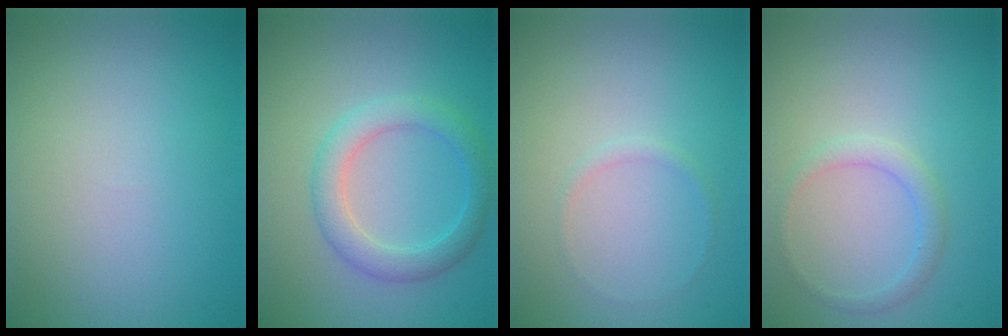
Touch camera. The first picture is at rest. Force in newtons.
{"total": 3.3, "press": 3.3, "slide": 0.1}
{"total": 0.7, "press": 0.7, "slide": 0.1}
{"total": 1.6, "press": 1.6, "slide": 0.2}